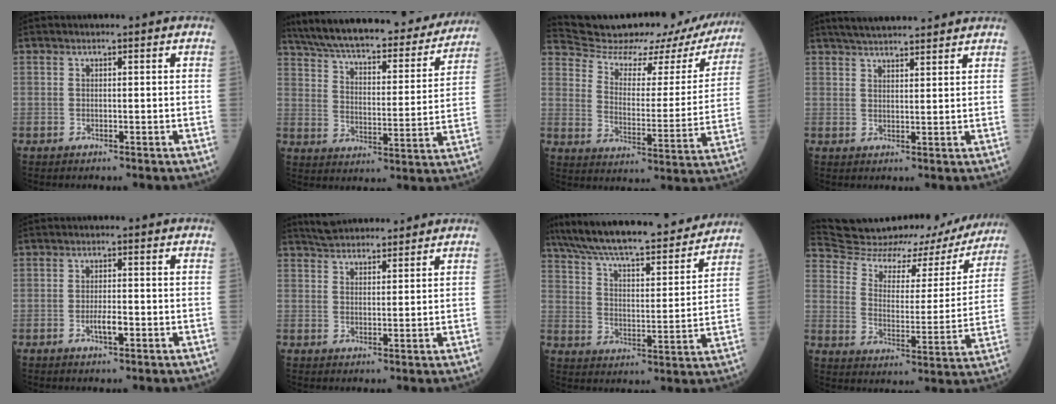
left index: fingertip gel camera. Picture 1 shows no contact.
{"total": 29.3, "force": [25.7, 6.8, 12.4], "torque": [-0.214, -0.017, 0.338]}
{"total": 23.8, "force": [22.0, 5.8, 6.9], "torque": [-0.102, -0.046, 0.280]}
{"total": 10.5, "force": [9.5, 1.4, 4.4], "torque": [-0.069, 0.030, 0.136]}
{"total": 2.3, "force": [-1.1, 0.4, 2.0], "torque": [-0.035, -0.006, -0.020]}
{"total": 7.0, "force": [6.6, 1.5, 1.8], "torque": [-0.028, 0.025, 0.108]}
{"total": 24.6, "force": [21.7, 4.1, 10.9], "torque": [-0.187, 0.001, 0.308]}
{"total": 25.9, "force": [23.6, 7.5, 7.3], "torque": [-0.129, -0.031, 0.312]}